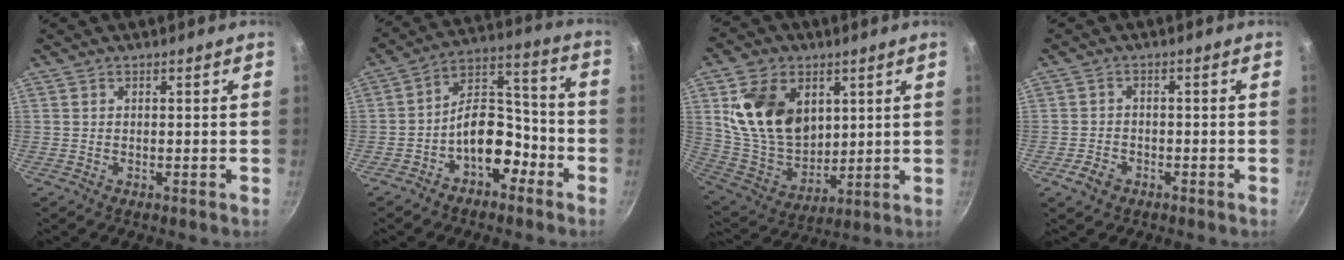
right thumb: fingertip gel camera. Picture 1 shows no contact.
{"total": 11.5, "force": [-5.3, 7.1, 7.3], "torque": [-0.074, 0.080, -0.089]}
{"total": 18.3, "force": [5.5, 12.9, 11.7], "torque": [-0.183, -0.028, 0.116]}
{"total": 3.6, "force": [-2.0, 2.6, 1.6], "torque": [-0.024, 0.018, -0.034]}